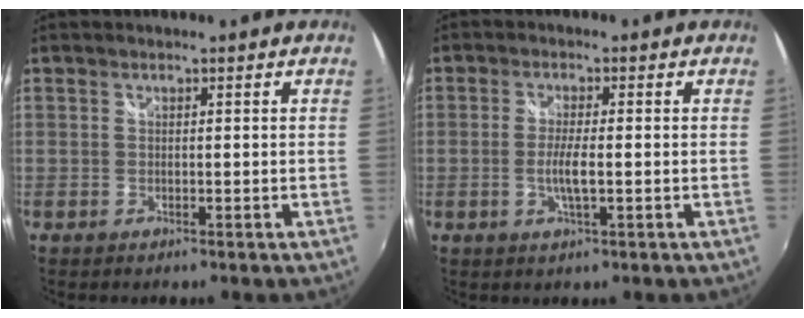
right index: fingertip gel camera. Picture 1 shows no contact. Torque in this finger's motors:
{"motor_torque": [0.41, -0.17, 0.18, 0.05]}